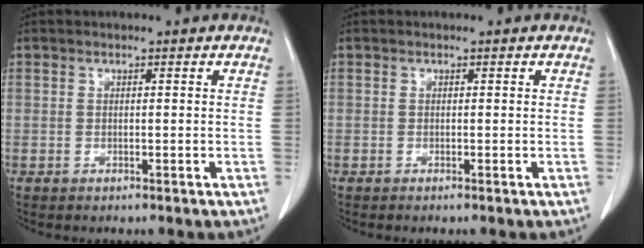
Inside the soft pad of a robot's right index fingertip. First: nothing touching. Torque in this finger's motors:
{"motor_torque": [0.02, -0.06, -0.04, 0.01]}